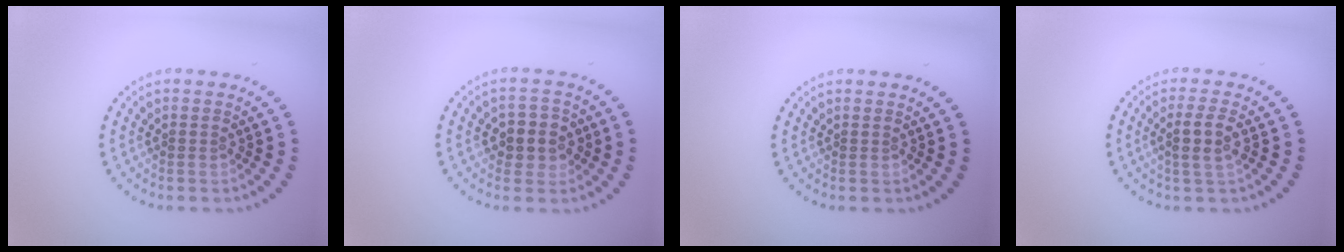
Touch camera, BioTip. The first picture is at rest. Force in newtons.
{"total": 3.0, "press": 2.9, "slide": 0.8}
{"total": 0.0}
{"total": 2.5, "press": 2.2, "slide": 1.3}